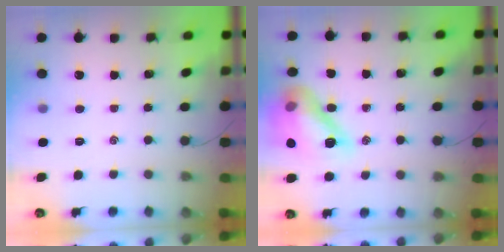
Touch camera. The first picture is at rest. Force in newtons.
{"total": 16.2, "press": 16.1, "slide": 2.0}